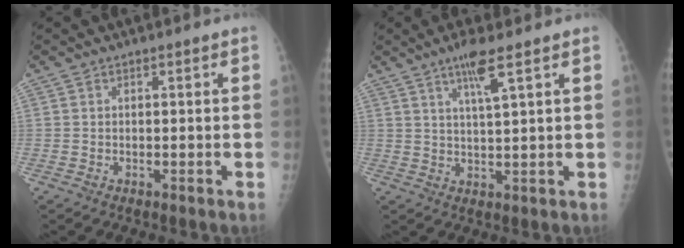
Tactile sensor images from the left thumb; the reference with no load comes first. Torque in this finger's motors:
{"motor_torque": [0.00, 0.06, 0.50, -0.18, 0.08]}